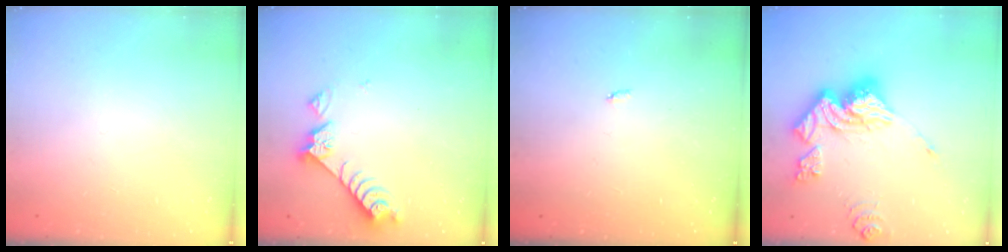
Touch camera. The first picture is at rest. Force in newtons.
{"total": 7.4, "press": 7.4, "slide": 0.4}
{"total": 2.1, "press": 2.1, "slide": 0.4}
{"total": 18.6, "press": 18.5, "slide": 1.8}